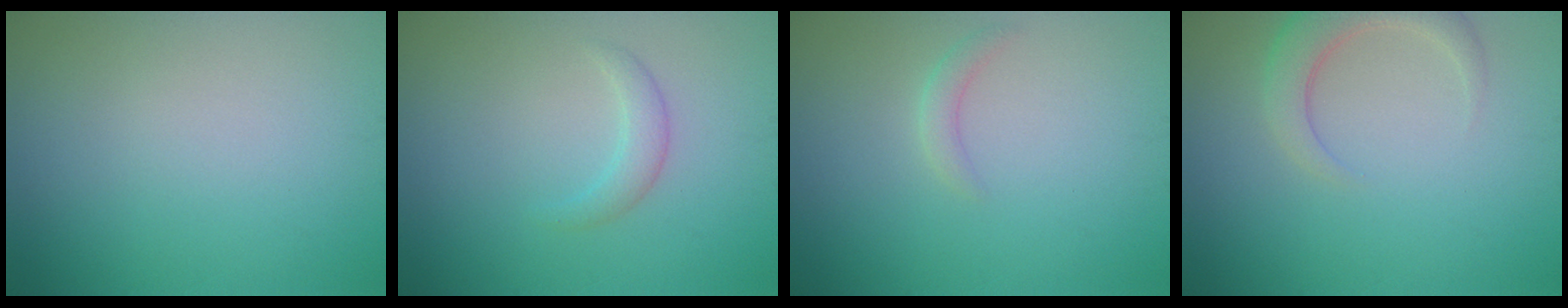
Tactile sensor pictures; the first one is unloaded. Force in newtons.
{"total": 1.4, "press": 1.4, "slide": 0.1}
{"total": 1.2, "press": 1.2, "slide": 0.1}
{"total": 3.4, "press": 3.4, "slide": 0.3}